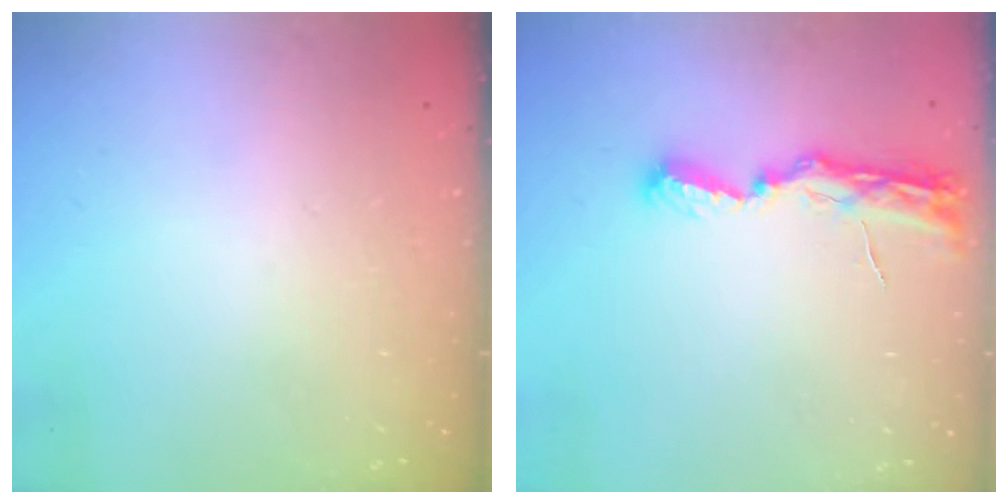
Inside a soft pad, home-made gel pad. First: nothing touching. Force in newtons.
{"total": 8.0, "press": 8.0, "slide": 0.7}